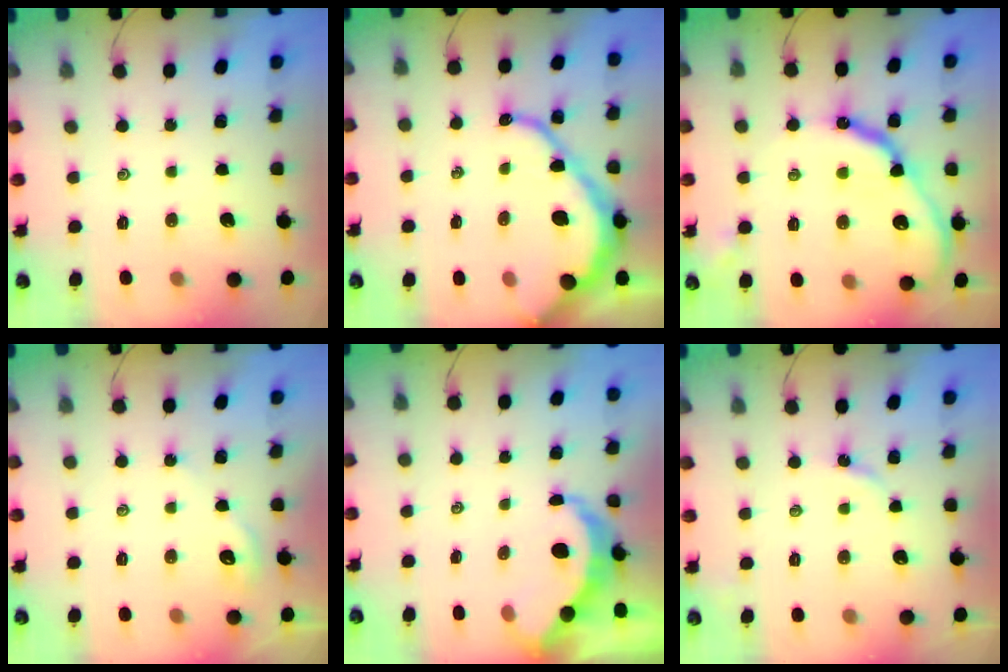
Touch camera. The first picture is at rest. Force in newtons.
{"total": 13.5, "press": 13.4, "slide": 1.7}
{"total": 16.3, "press": 16.2, "slide": 1.1}
{"total": 2.8, "press": 2.7, "slide": 0.4}
{"total": 4.4, "press": 4.4, "slide": 0.5}
{"total": 2.5, "press": 2.5, "slide": 0.4}